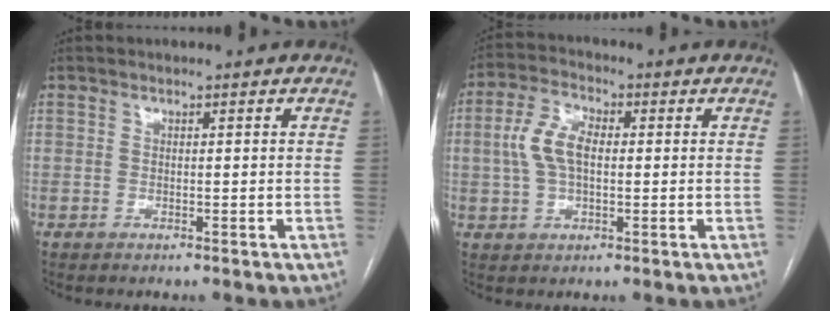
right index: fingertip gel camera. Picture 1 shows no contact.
{"total": 7.6, "force": [0.6, 4.0, 6.4], "torque": [-0.145, 0.020, 0.009]}